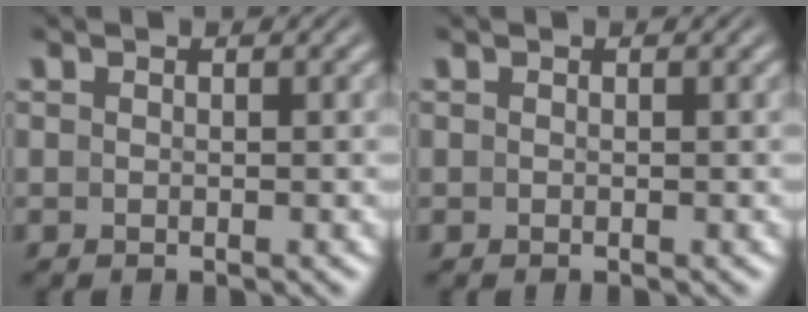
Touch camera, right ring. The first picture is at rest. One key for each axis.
{"total": 0.0}